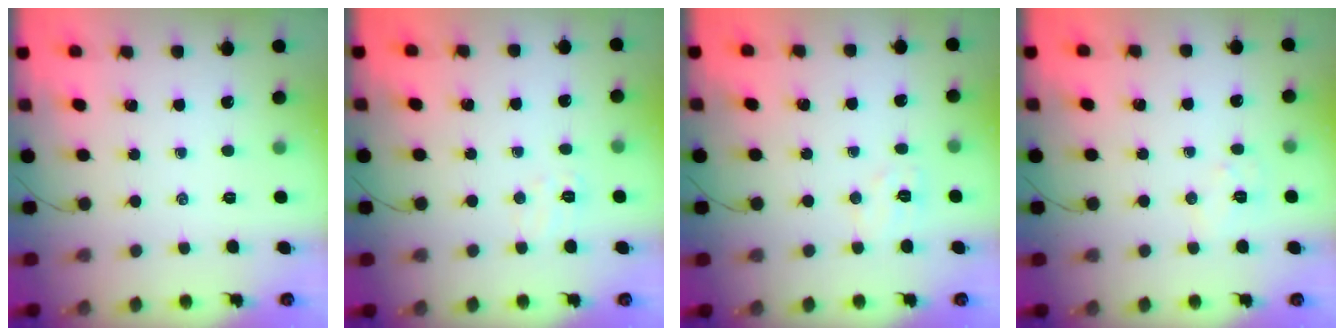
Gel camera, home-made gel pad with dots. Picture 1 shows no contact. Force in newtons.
{"total": 4.3, "press": 4.2, "slide": 1.0}
{"total": 5.2, "press": 5.1, "slide": 1.0}
{"total": 5.7, "press": 5.6, "slide": 0.9}